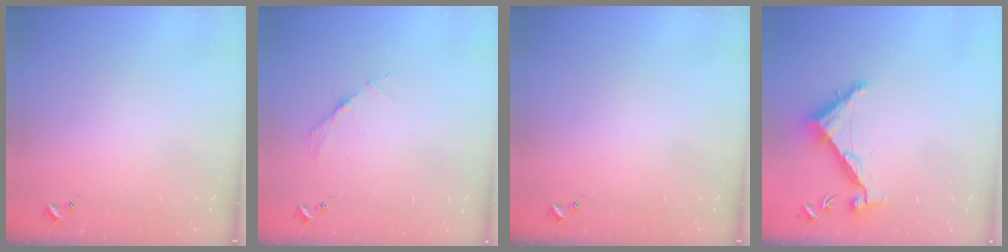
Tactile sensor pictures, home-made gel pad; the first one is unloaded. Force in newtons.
{"total": 3.6, "press": 3.6, "slide": 0.4}
{"total": 0.0}
{"total": 7.2, "press": 7.2, "slide": 0.3}